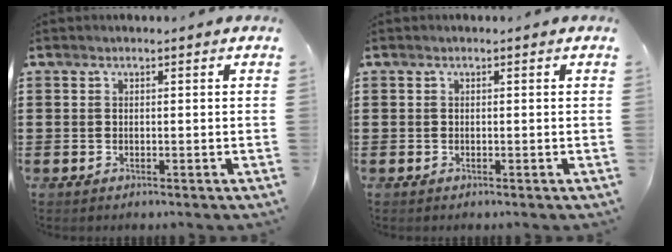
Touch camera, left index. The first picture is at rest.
{"total": 0.0}